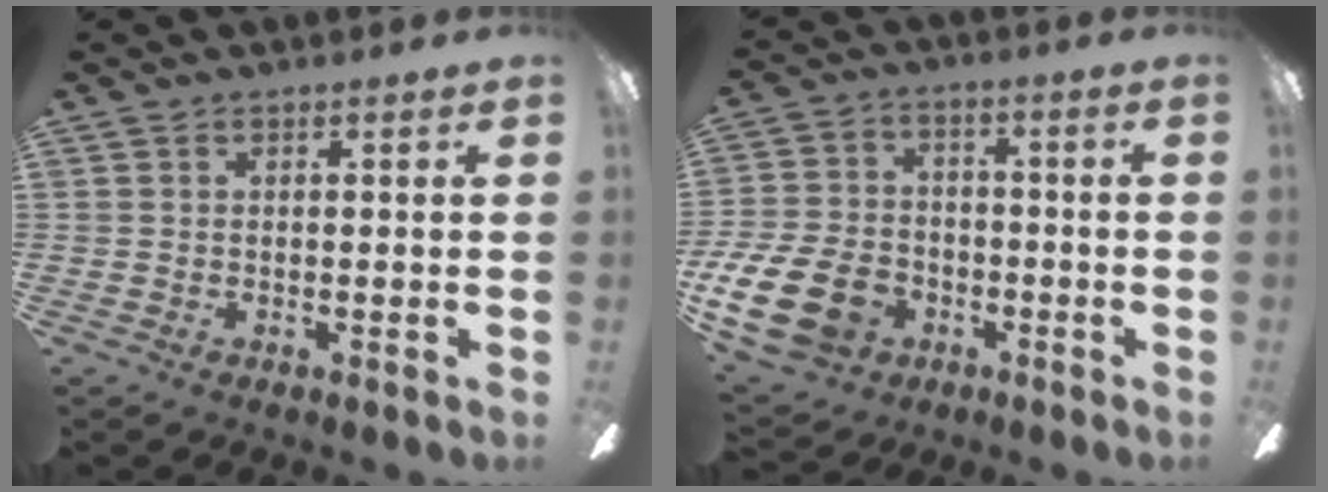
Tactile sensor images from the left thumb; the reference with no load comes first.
{"total": 16.7, "force": [-6.8, 11.7, 9.7], "torque": [-0.216, 0.047, -0.116]}